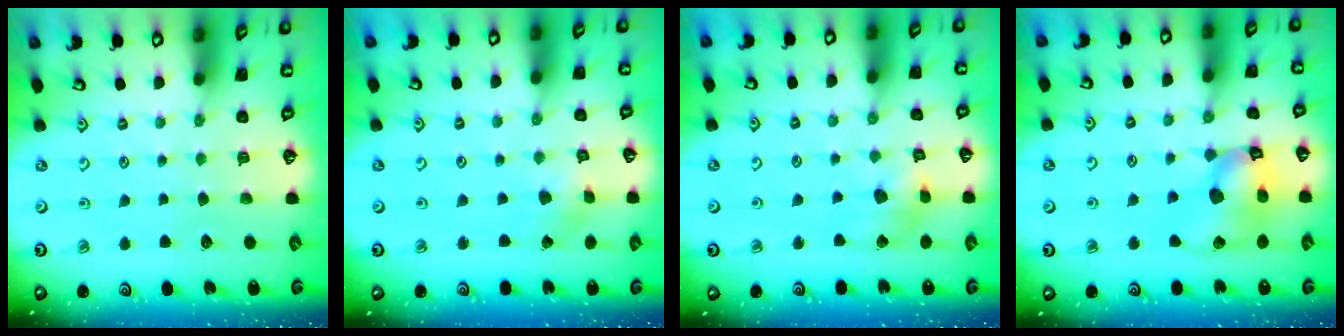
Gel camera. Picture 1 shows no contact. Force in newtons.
{"total": 2.3, "press": 2.3, "slide": 0.1}
{"total": 9.1, "press": 9.0, "slide": 1.3}
{"total": 13.8, "press": 13.7, "slide": 1.9}